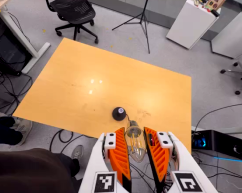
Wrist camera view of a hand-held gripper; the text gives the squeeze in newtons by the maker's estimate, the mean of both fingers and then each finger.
{"total": 15.8, "left": 17.5, "right": 14.2}